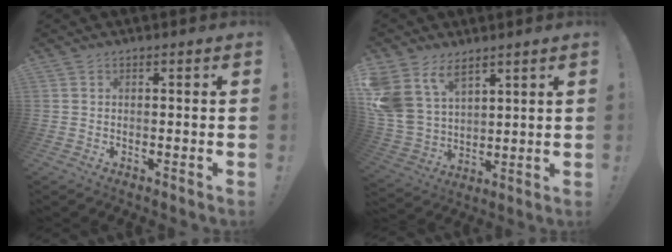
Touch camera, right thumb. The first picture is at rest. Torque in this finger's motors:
{"motor_torque": [0.36, 0.48, 0.96, 0.67, 0.17]}